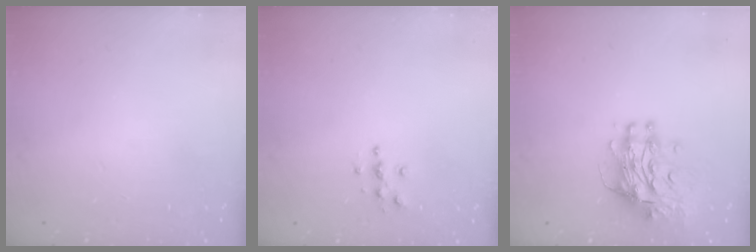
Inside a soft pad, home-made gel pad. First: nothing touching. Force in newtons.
{"total": 5.0, "press": 5.0, "slide": 0.4}
{"total": 12.0, "press": 11.9, "slide": 1.1}